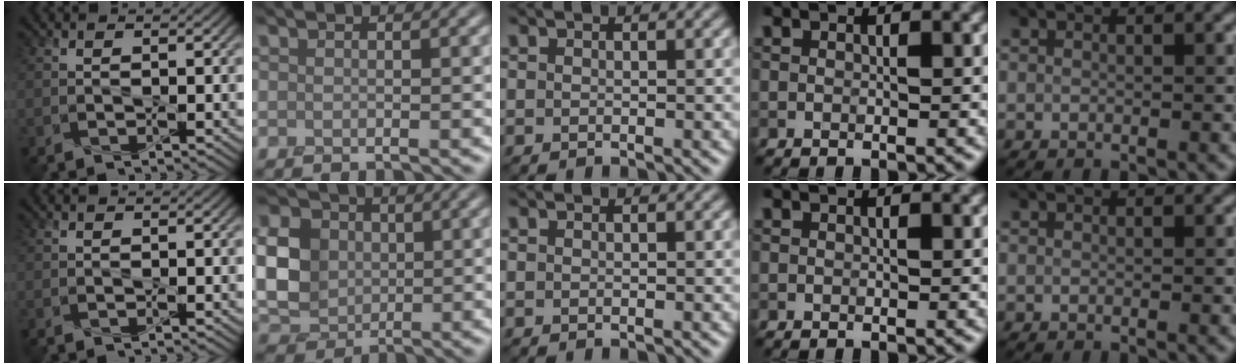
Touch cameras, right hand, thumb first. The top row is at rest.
{"index": {"total": 8.1, "force": [0.7, 6.5, 4.8], "torque": [-0.126, 0.009, 0.003]}}